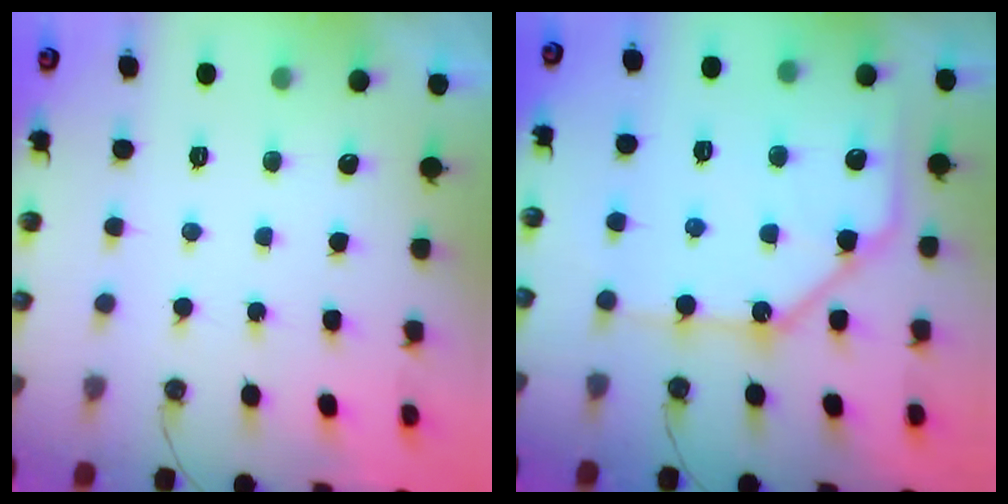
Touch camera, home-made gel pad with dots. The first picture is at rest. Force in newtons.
{"total": 16.8, "press": 16.7, "slide": 1.8}